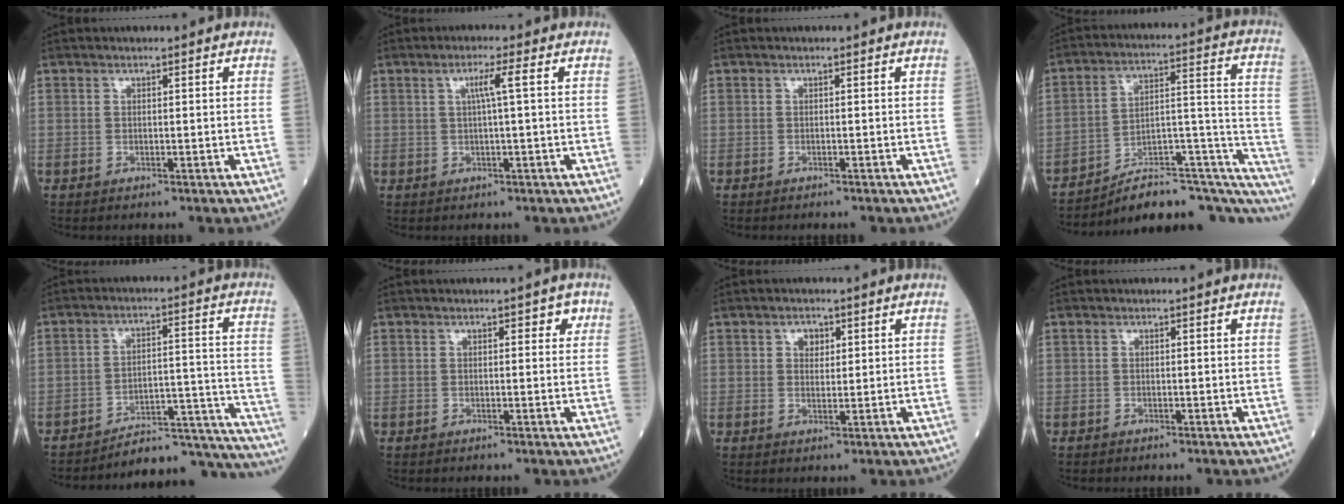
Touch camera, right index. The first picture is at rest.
{"total": 2.9, "force": [0.6, -0.6, 2.8], "torque": [-0.053, 0.004, 0.010]}
{"total": 1.0, "force": [-0.9, 0.2, 0.3], "torque": [-0.007, -0.001, -0.012]}
{"total": 21.6, "force": [-18.2, 5.8, 10.2], "torque": [-0.072, 0.070, -0.251]}
{"total": 17.8, "force": [-17.7, 0.8, 1.8], "torque": [0.012, 0.045, -0.237]}
{"total": 1.8, "force": [0.8, 1.0, 1.2], "torque": [-0.005, 0.007, 0.005]}
{"total": 2.2, "force": [1.0, 1.5, 1.3], "torque": [-0.018, 0.003, 0.015]}
{"total": 0.0}